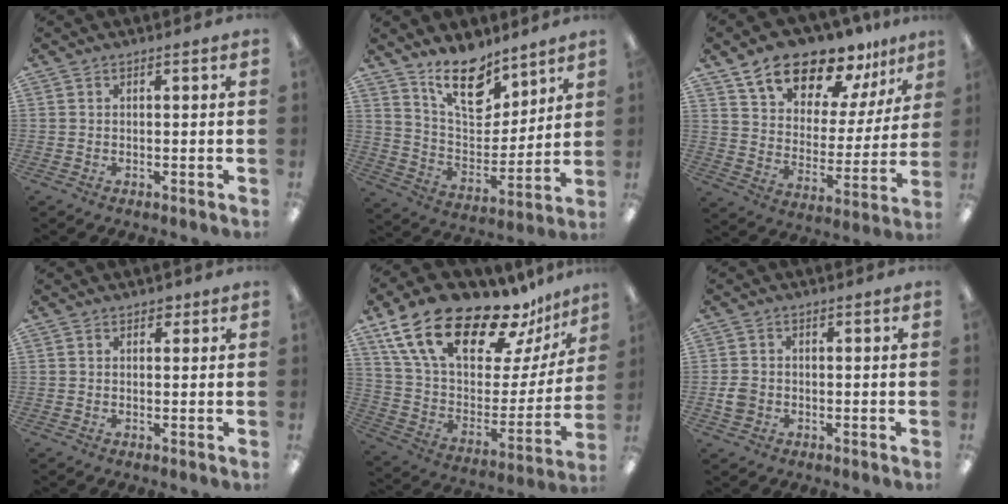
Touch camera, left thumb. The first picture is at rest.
{"total": 16.4, "force": [11.9, 7.8, 8.0], "torque": [-0.129, -0.072, 0.214]}
{"total": 18.8, "force": [15.2, 7.9, 7.8], "torque": [-0.135, -0.107, 0.266]}
{"total": 1.6, "force": [1.0, 1.1, 0.6], "torque": [-0.004, 0.000, 0.016]}
{"total": 24.8, "force": [18.6, 9.7, 13.2], "torque": [-0.237, -0.118, 0.332]}
{"total": 3.3, "force": [-0.8, 2.8, 1.5], "torque": [-0.024, 0.008, -0.013]}